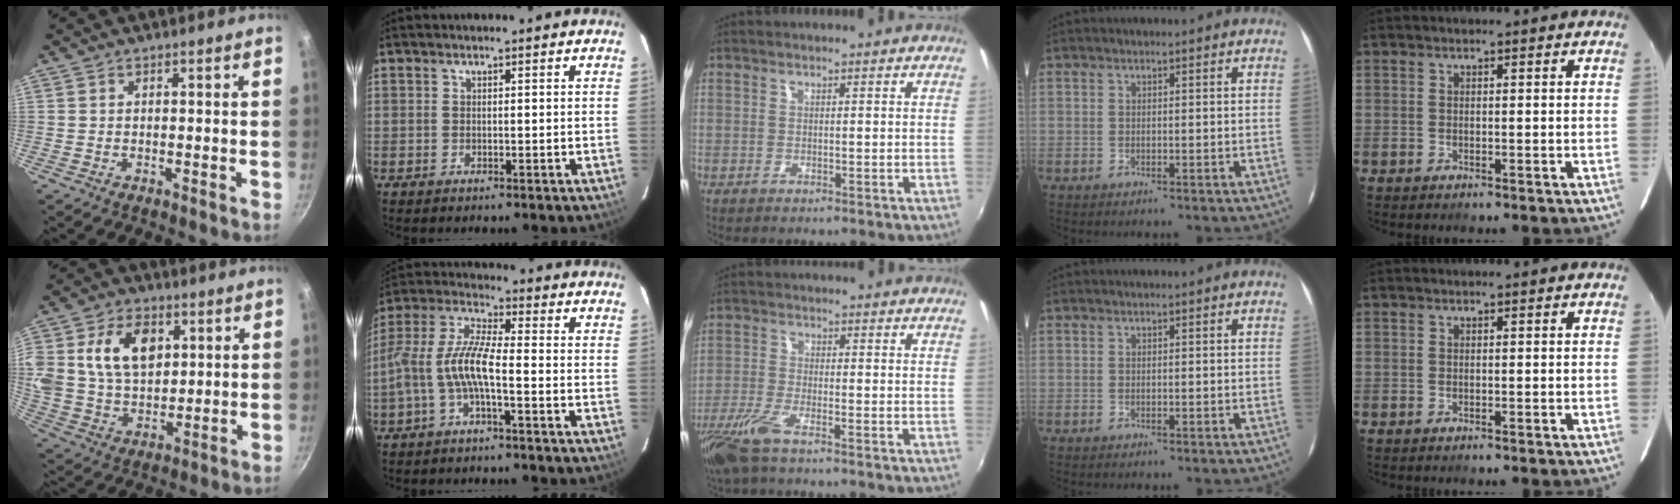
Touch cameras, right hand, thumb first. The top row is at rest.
{"thumb": {"total": 16.2, "force": [4.6, 11.3, 10.6], "torque": [-0.184, 0.001, 0.089]}, "index": {"total": 9.2, "force": [-2.9, 1.9, 8.5], "torque": [-0.196, 0.011, -0.056]}, "middle": {"total": 7.8, "force": [-5.4, 1.3, 5.5], "torque": [-0.136, -0.024, -0.109]}}